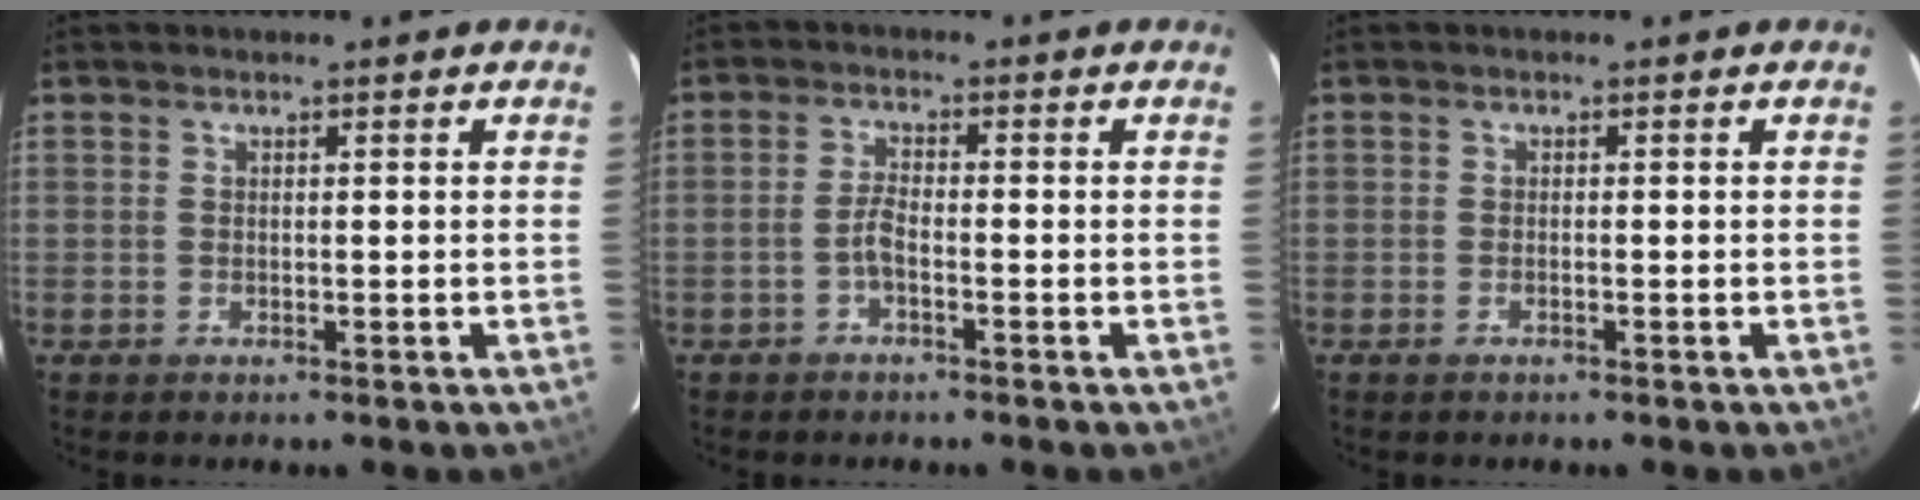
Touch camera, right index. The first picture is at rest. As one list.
[{"total": 2.3, "force": [-1.4, 0.5, 1.8], "torque": [-0.044, 0.008, -0.030]}, {"total": 0.9, "force": [-0.7, 0.3, 0.5], "torque": [-0.013, 0.001, -0.015]}]